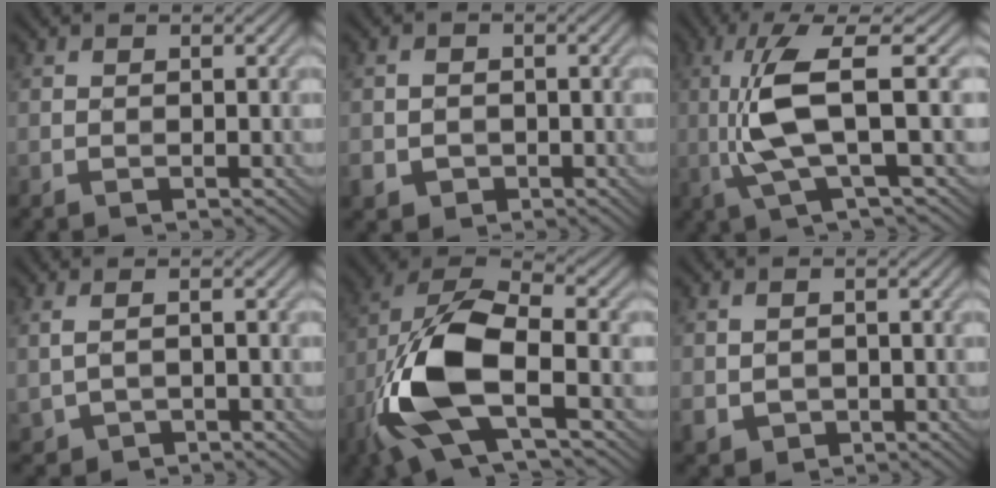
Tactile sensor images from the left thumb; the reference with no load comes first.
{"total": 2.7, "force": [-1.0, 2.3, 1.0], "torque": [-0.026, -0.004, -0.019]}
{"total": 7.7, "force": [-0.2, 1.0, 7.6], "torque": [-0.167, 0.010, -0.001]}
{"total": 1.9, "force": [-0.1, 1.1, 1.5], "torque": [-0.042, -0.001, 0.006]}
{"total": 13.5, "force": [-4.4, 5.6, 11.5], "torque": [-0.271, -0.005, -0.092]}
{"total": 2.3, "force": [-0.5, 1.9, 1.1], "torque": [-0.030, -0.005, -0.007]}